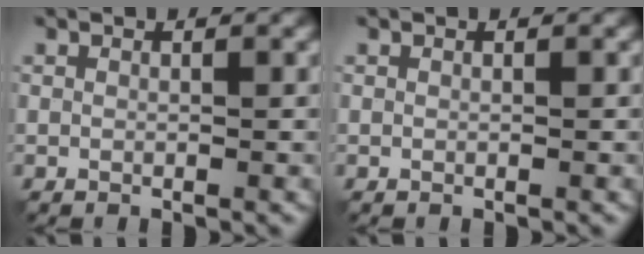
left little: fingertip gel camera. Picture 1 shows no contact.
{"total": 0.0}